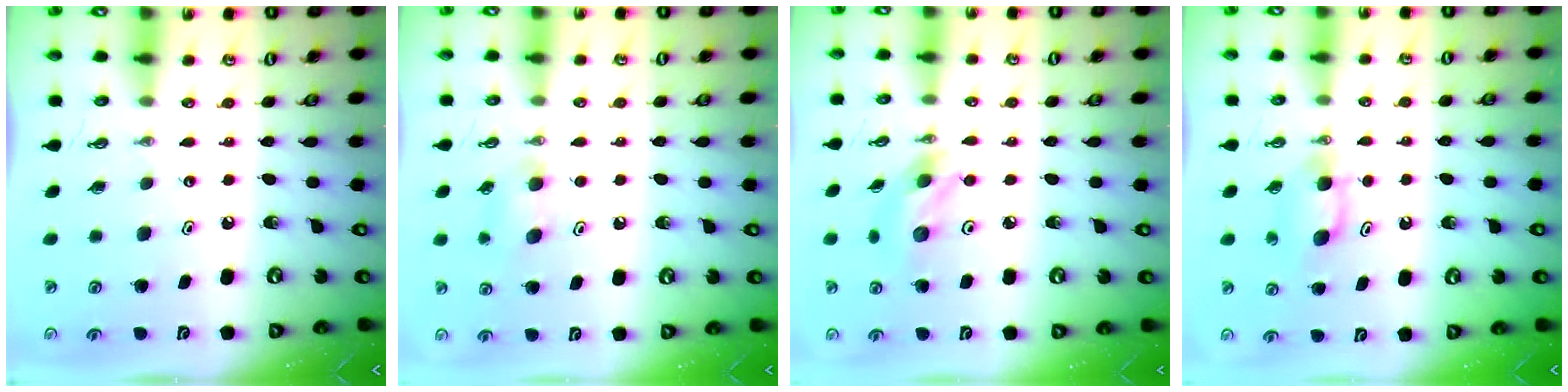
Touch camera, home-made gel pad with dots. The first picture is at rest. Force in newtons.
{"total": 7.8, "press": 7.4, "slide": 2.3}
{"total": 7.5, "press": 7.5, "slide": 0.7}
{"total": 5.2, "press": 5.2, "slide": 0.2}